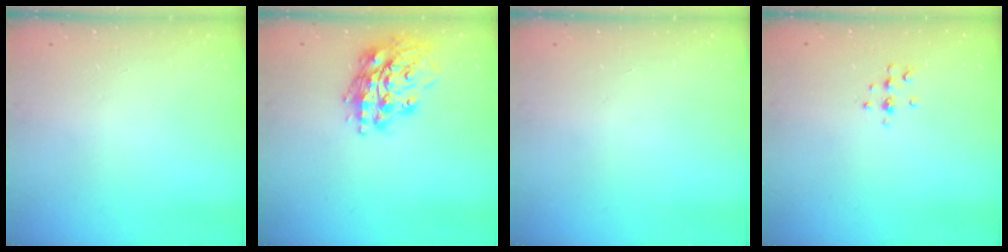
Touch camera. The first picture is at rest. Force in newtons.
{"total": 17.6, "press": 17.4, "slide": 2.6}
{"total": 0.0}
{"total": 5.2, "press": 5.2, "slide": 0.6}